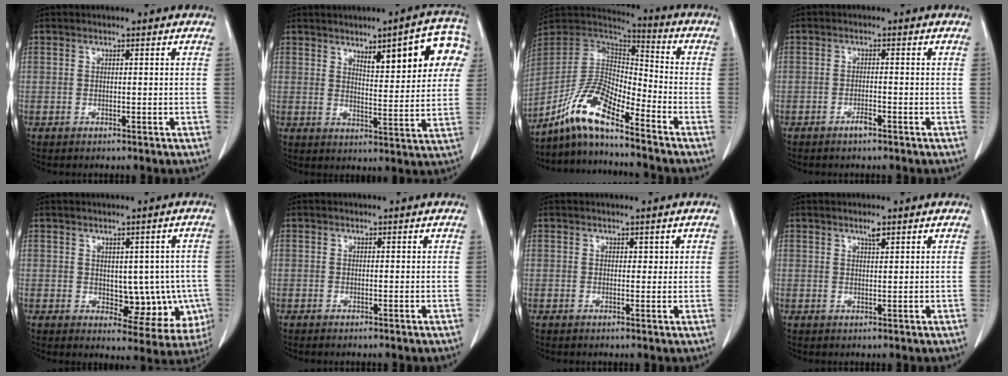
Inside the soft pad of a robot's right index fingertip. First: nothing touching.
{"total": 12.7, "force": [5.6, 2.7, 11.1], "torque": [-0.137, 0.013, 0.072]}
{"total": 11.5, "force": [-8.5, 1.7, 7.6], "torque": [-0.164, 0.015, -0.164]}
{"total": 1.3, "force": [-0.9, 0.1, 0.9], "torque": [-0.016, 0.001, -0.013]}
{"total": 8.9, "force": [-0.7, 5.2, 7.2], "torque": [-0.064, 0.010, 0.011]}
{"total": 0.0}
{"total": 1.5, "force": [0.7, 0.9, 0.9], "torque": [-0.006, 0.002, 0.010]}
{"total": 1.4, "force": [1.0, 0.2, 1.0], "torque": [-0.020, -0.001, 0.019]}